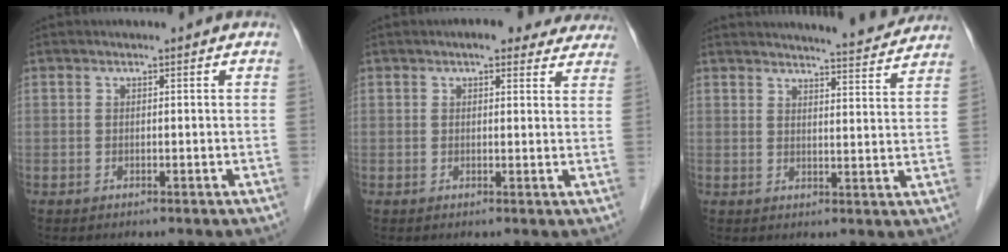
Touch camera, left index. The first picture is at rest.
{"total": 7.9, "force": [6.6, 2.8, 3.4], "torque": [-0.024, 0.009, 0.068]}
{"total": 8.3, "force": [8.0, -0.1, 2.0], "torque": [-0.040, -0.011, 0.096]}